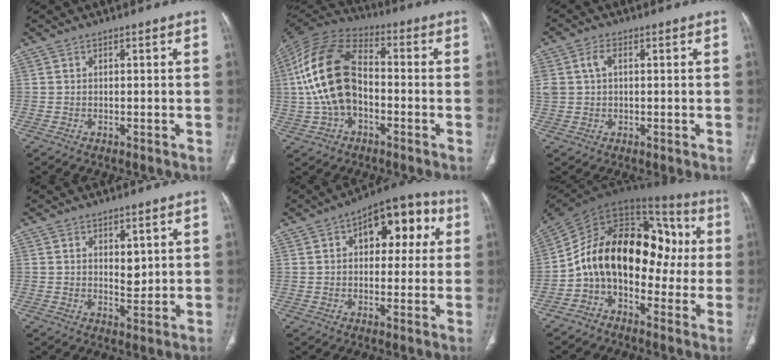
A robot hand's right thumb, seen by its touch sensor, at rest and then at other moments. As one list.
[{"total": 17.9, "force": [-1.3, 11.0, 14.0], "torque": [-0.277, 0.036, -0.029]}, {"total": 4.4, "force": [1.1, 2.9, 3.2], "torque": [-0.078, 0.012, 0.024]}, {"total": 3.4, "force": [1.2, 1.8, 2.6], "torque": [-0.030, -0.014, 0.023]}, {"total": 13.5, "force": [4.0, 7.5, 10.5], "torque": [-0.094, 0.024, 0.050]}, {"total": 21.0, "force": [-1.0, 13.4, 16.2], "torque": [-0.225, 0.077, -0.026]}]